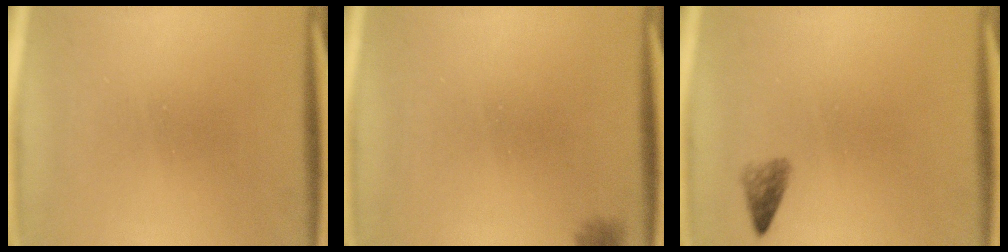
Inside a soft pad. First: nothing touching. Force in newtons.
{"total": 1.6}
{"total": 1.7}